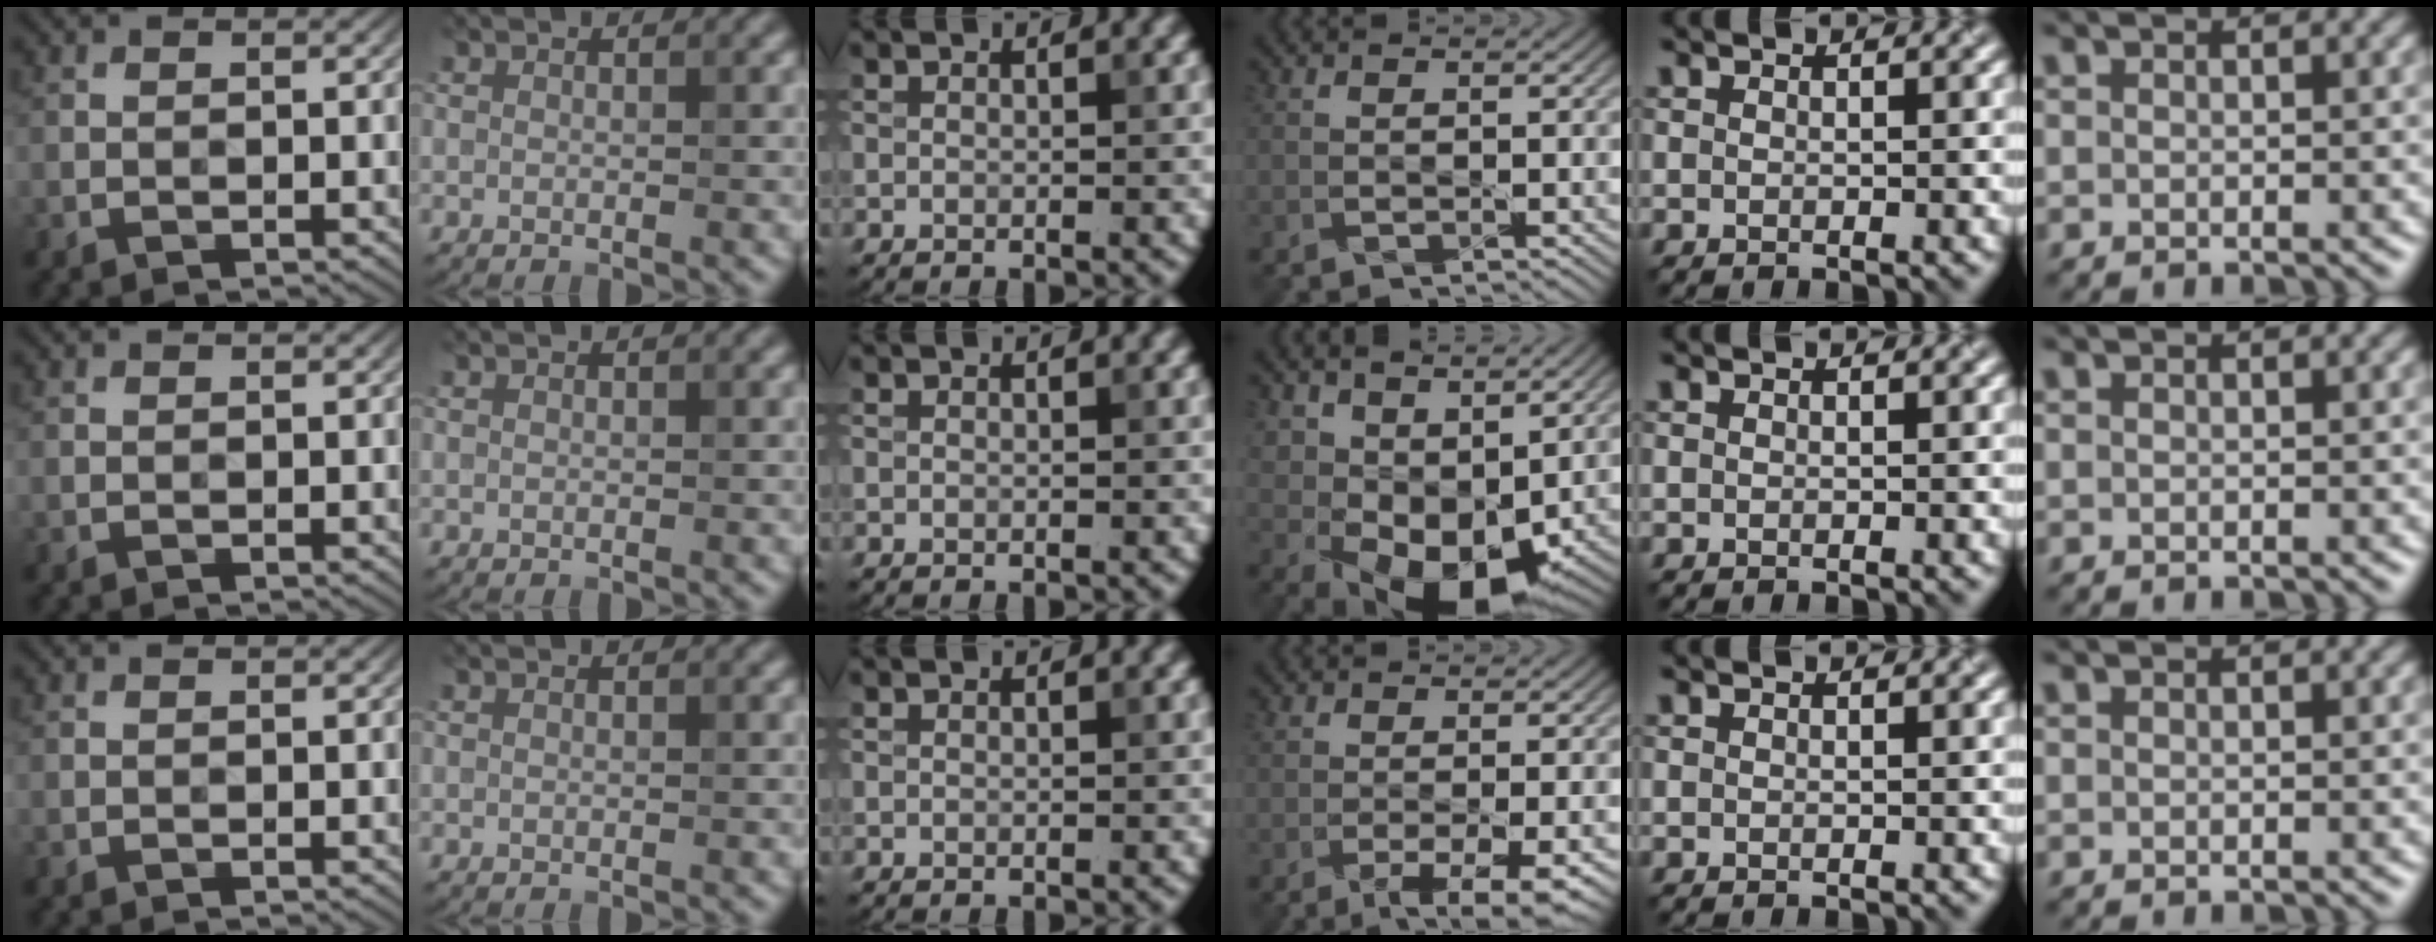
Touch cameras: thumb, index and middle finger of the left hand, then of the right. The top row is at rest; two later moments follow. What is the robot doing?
{"motion": "pour", "object": "watering can"}